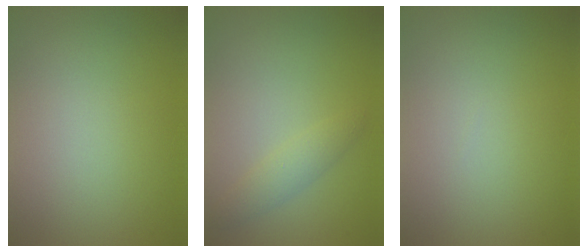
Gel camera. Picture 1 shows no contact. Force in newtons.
{"total": 1.7, "press": 1.7, "slide": 0.0}
{"total": 0.0}